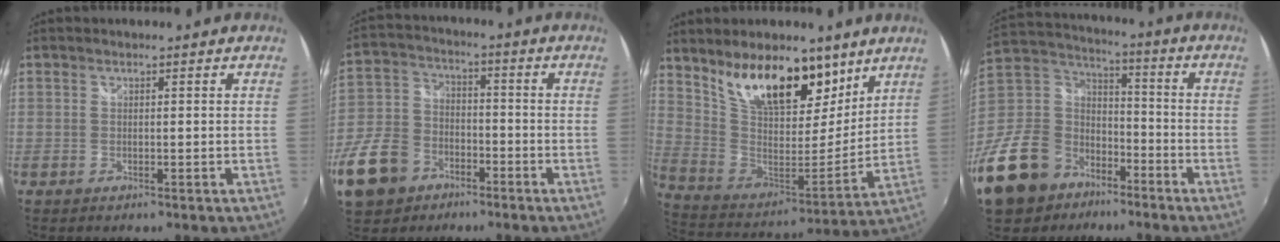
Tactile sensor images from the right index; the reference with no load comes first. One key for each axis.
{"total": 16.1, "fx": -8.5, "fy": 11.5, "fz": 7.5, "tx": -0.212, "ty": 0.010, "tz": -0.148}
{"total": 20.5, "fx": 12.9, "fy": 9.4, "fz": 12.9, "tx": -0.236, "ty": 0.009, "tz": 0.236}
{"total": 22.9, "fx": -14.0, "fy": 15.1, "fz": 10.1, "tx": -0.256, "ty": 0.027, "tz": -0.231}